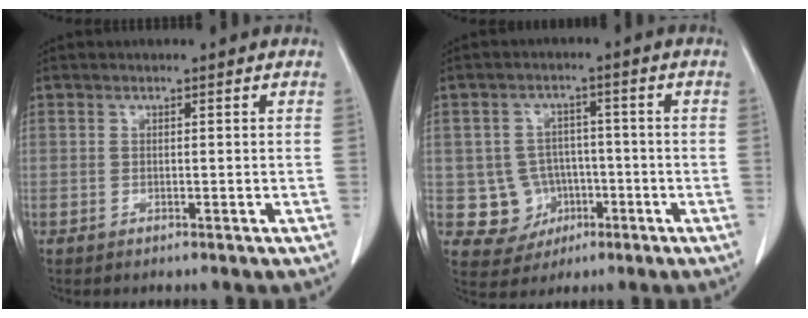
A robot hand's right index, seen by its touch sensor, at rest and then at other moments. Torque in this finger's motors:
{"motor_torque": [-0.22, 0.15, -0.56, -0.16]}